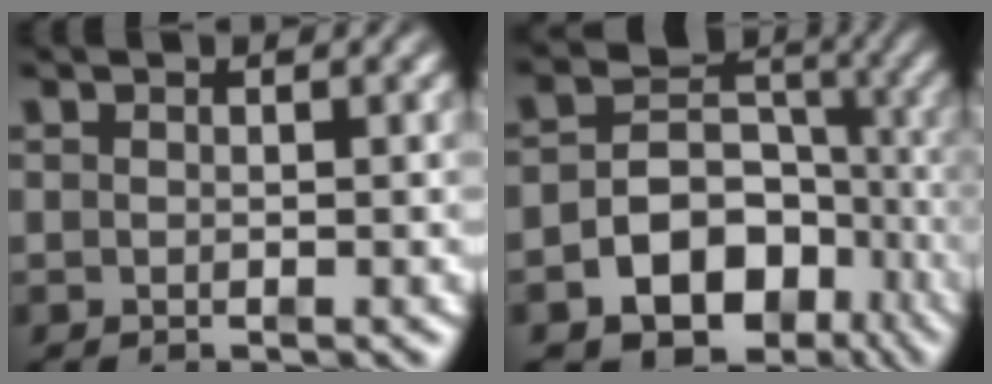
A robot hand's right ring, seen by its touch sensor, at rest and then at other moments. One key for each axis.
{"total": 16.2, "fx": -6.7, "fy": 13.0, "fz": 6.9, "tx": -0.132, "ty": -0.071, "tz": -0.093}